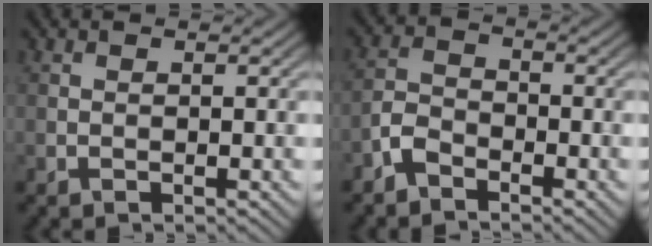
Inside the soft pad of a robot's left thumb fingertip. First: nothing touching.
{"total": 3.3, "force": [-2.6, 1.5, 1.4], "torque": [-0.032, 0.001, -0.066]}